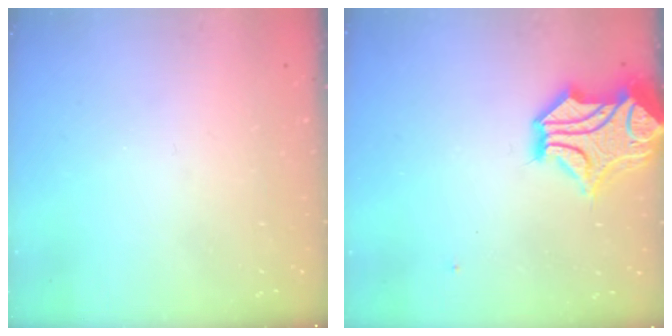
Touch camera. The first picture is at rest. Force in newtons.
{"total": 6.6, "press": 6.2, "slide": 2.1}